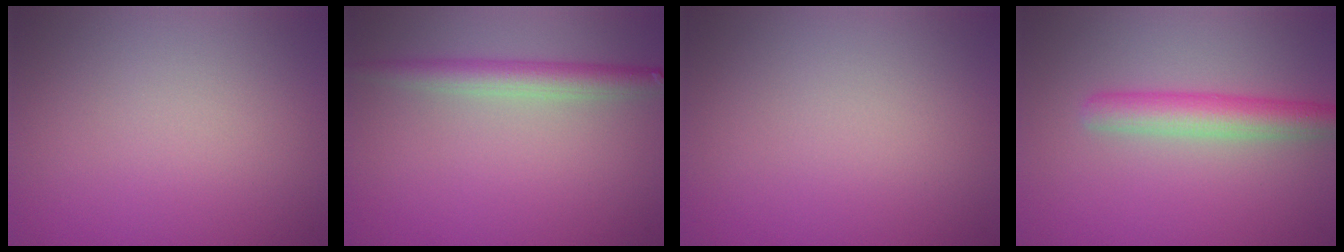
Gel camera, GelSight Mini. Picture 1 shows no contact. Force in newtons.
{"total": 3.0, "press": 3.0, "slide": 0.1}
{"total": 0.0}
{"total": 3.5, "press": 3.5, "slide": 0.1}